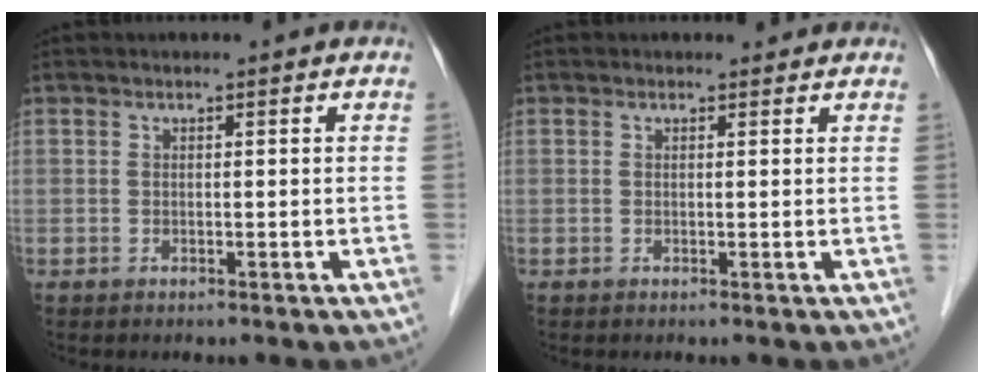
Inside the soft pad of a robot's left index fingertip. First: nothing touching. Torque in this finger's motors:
{"motor_torque": [1.12, -1.02, 0.04, -0.02]}